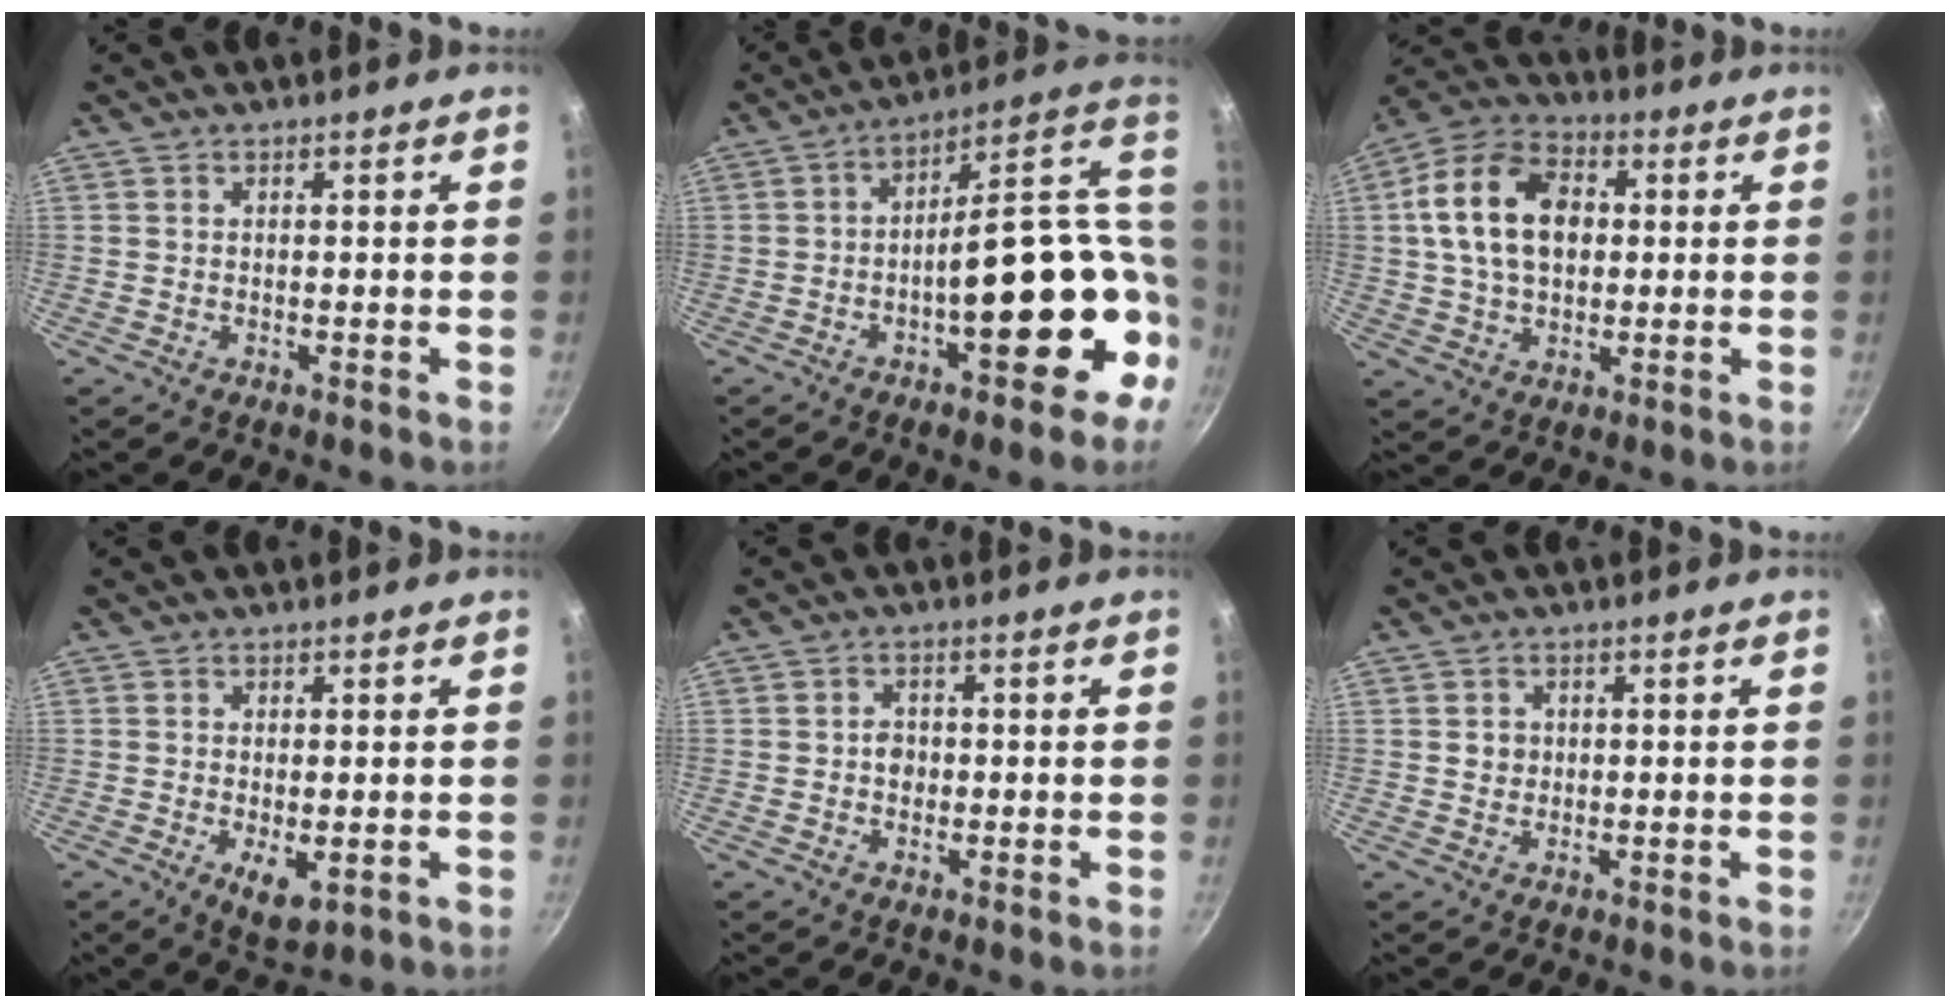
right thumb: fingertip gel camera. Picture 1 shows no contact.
{"total": 22.1, "force": [-2.1, 9.4, 19.9], "torque": [-0.226, 0.034, -0.023]}
{"total": 16.0, "force": [2.3, 11.0, 11.3], "torque": [-0.180, 0.020, 0.027]}
{"total": 5.4, "force": [-1.3, 2.4, 4.6], "torque": [-0.073, -0.012, -0.012]}
{"total": 2.5, "force": [-0.3, 2.1, 1.3], "torque": [-0.006, 0.008, -0.006]}
{"total": 2.0, "force": [0.2, 1.9, 0.7], "torque": [0.000, 0.005, 0.001]}